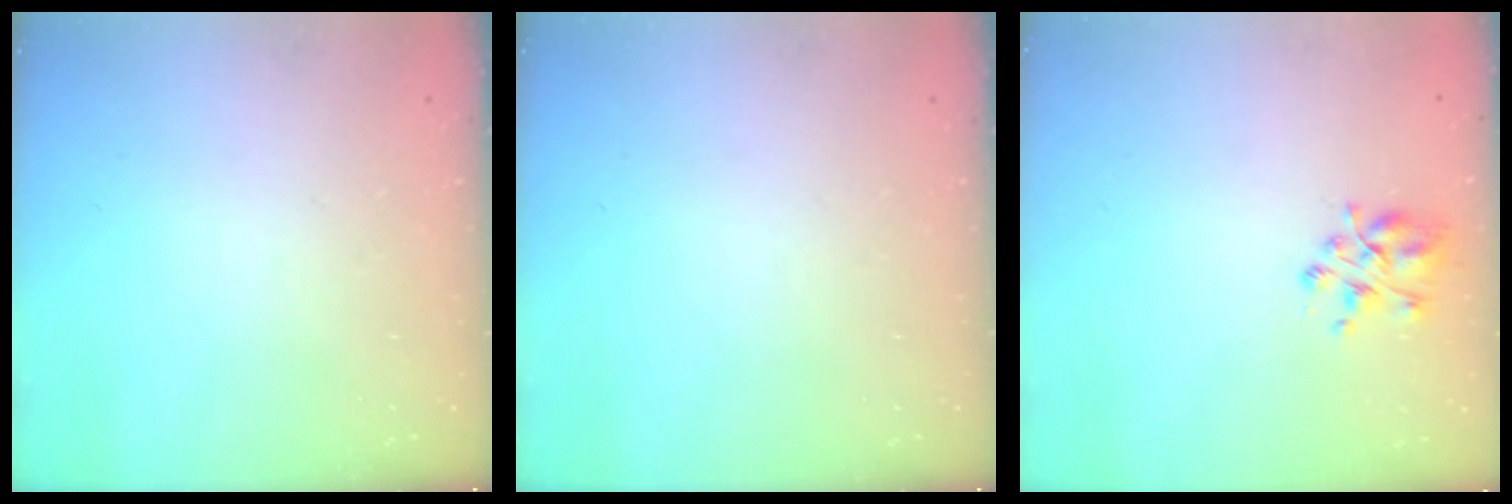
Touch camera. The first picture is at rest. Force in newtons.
{"total": 0.0}
{"total": 5.3, "press": 5.2, "slide": 1.2}